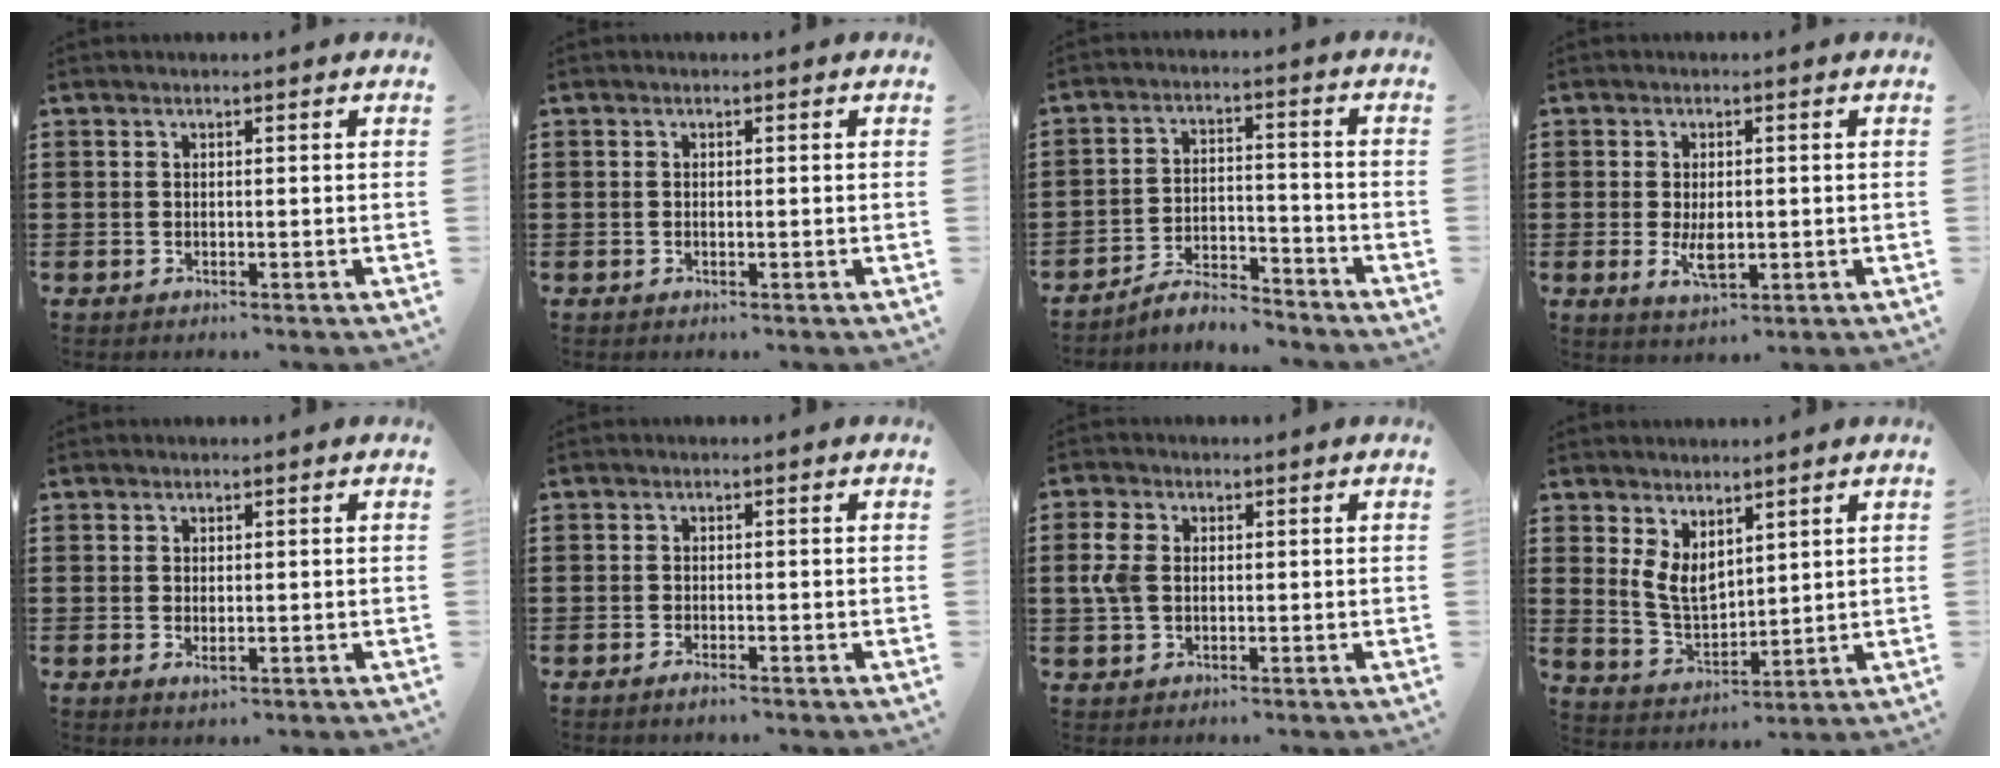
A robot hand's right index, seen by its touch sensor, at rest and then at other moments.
{"total": 0.0}
{"total": 5.1, "force": [-4.8, 0.9, 1.3], "torque": [-0.030, 0.008, -0.097]}
{"total": 4.0, "force": [-0.4, 1.7, 3.5], "torque": [-0.065, -0.006, -0.010]}
{"total": 1.0, "force": [-0.1, 0.4, 0.9], "torque": [-0.018, -0.001, -0.001]}
{"total": 0.9, "force": [-0.7, 0.0, 0.5], "torque": [-0.011, -0.007, -0.012]}
{"total": 4.1, "force": [0.5, 2.8, 3.0], "torque": [-0.079, 0.005, 0.002]}
{"total": 5.3, "force": [3.1, 2.9, 3.1], "torque": [-0.079, -0.007, 0.057]}